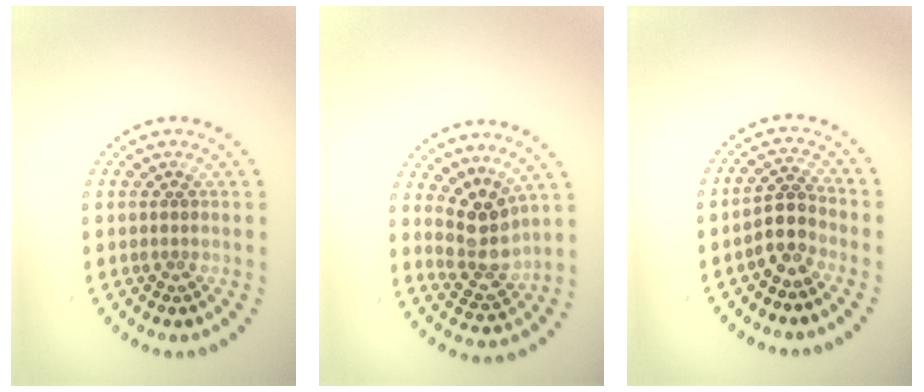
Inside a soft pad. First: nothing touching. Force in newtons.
{"total": 3.6, "press": 3.0, "slide": 2.1}
{"total": 2.5, "press": 2.1, "slide": 1.5}